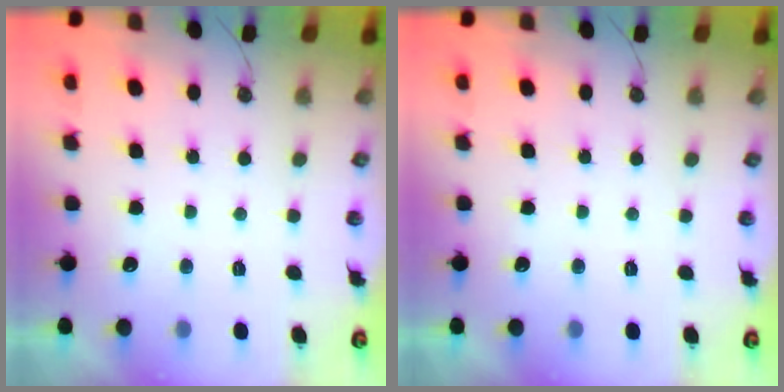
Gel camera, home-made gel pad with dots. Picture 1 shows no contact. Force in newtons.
{"total": 0.0}